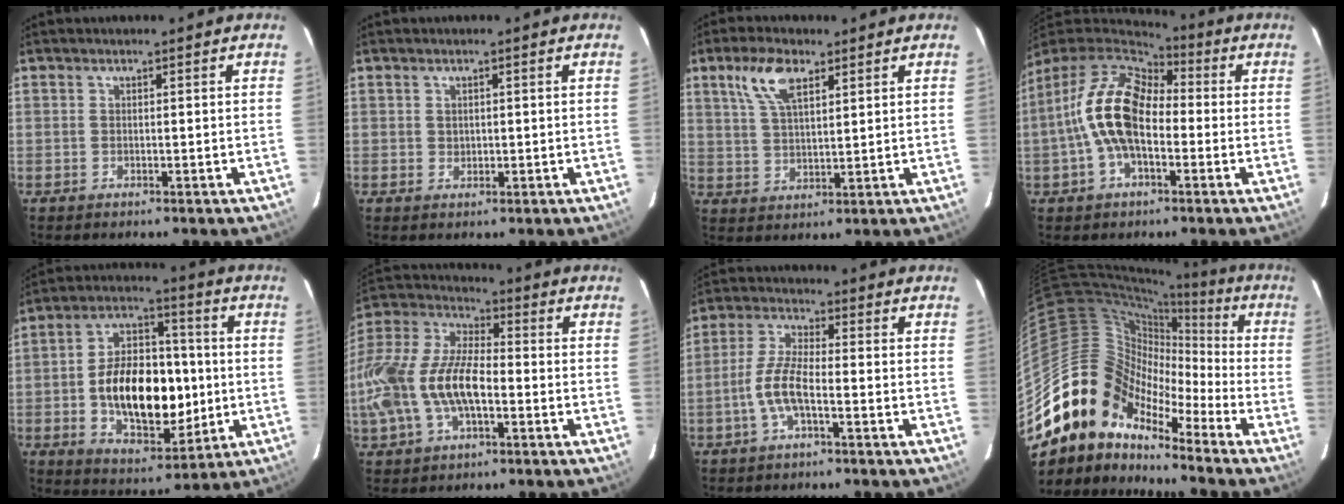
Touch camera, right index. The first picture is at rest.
{"total": 1.3, "force": [0.3, 1.2, 0.3], "torque": [0.001, 0.003, 0.007]}
{"total": 8.1, "force": [4.3, 3.5, 5.9], "torque": [-0.116, 0.015, 0.087]}
{"total": 14.6, "force": [-1.6, 8.2, 12.0], "torque": [-0.232, 0.017, -0.035]}
{"total": 18.5, "force": [-2.0, 10.9, 14.8], "torque": [-0.265, 0.021, -0.020]}
{"total": 20.4, "force": [-4.8, 10.4, 16.9], "torque": [-0.363, -0.002, -0.091]}
{"total": 6.6, "force": [-2.6, 1.7, 5.8], "torque": [-0.128, 0.009, -0.051]}
{"total": 15.3, "force": [-11.4, 9.3, 4.3], "torque": [-0.081, 0.024, -0.224]}